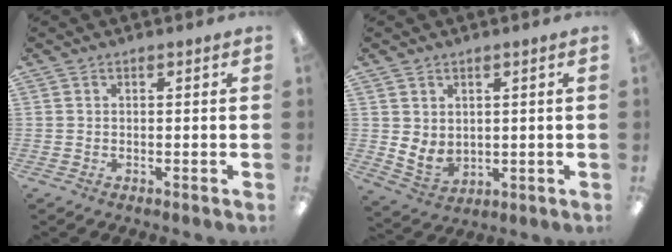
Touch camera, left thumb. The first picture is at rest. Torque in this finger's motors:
{"motor_torque": [0.02, 0.03, 0.07, -0.09, 0.03]}